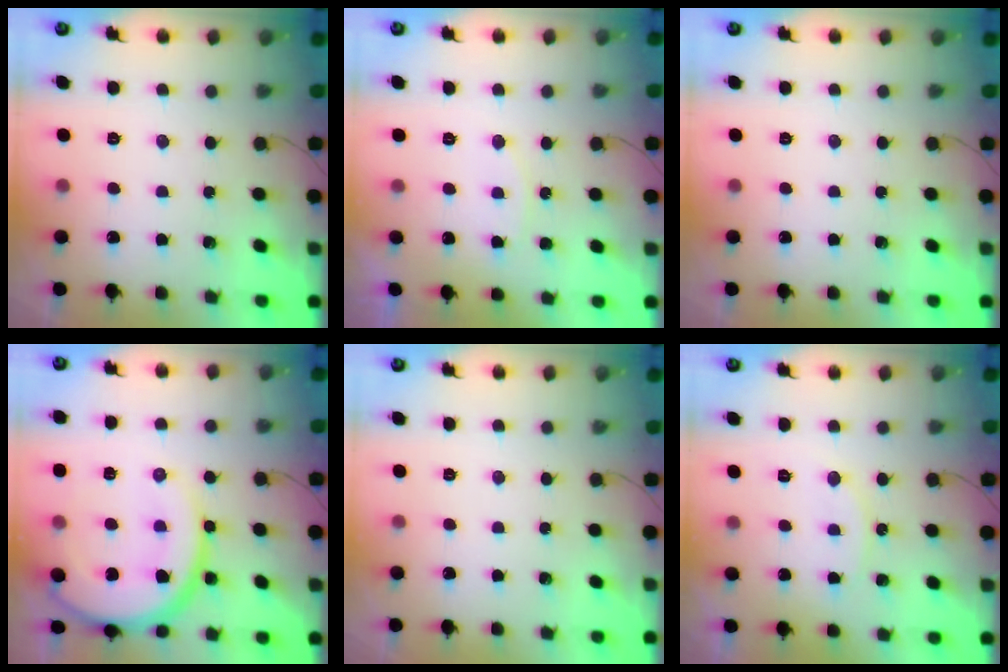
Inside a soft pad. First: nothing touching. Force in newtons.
{"total": 6.7, "press": 6.7, "slide": 0.6}
{"total": 0.0}
{"total": 18.7, "press": 18.6, "slide": 2.1}
{"total": 0.0}
{"total": 7.7, "press": 7.7, "slide": 0.2}